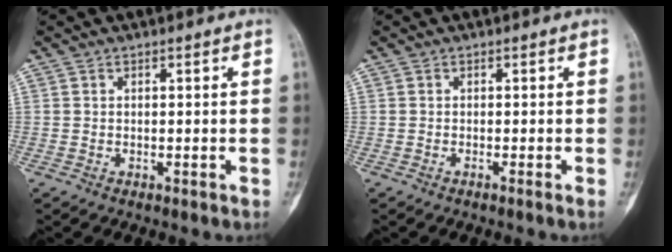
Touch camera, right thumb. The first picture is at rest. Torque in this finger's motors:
{"motor_torque": [0.06, -0.36, 0.19, 0.03, -0.16]}